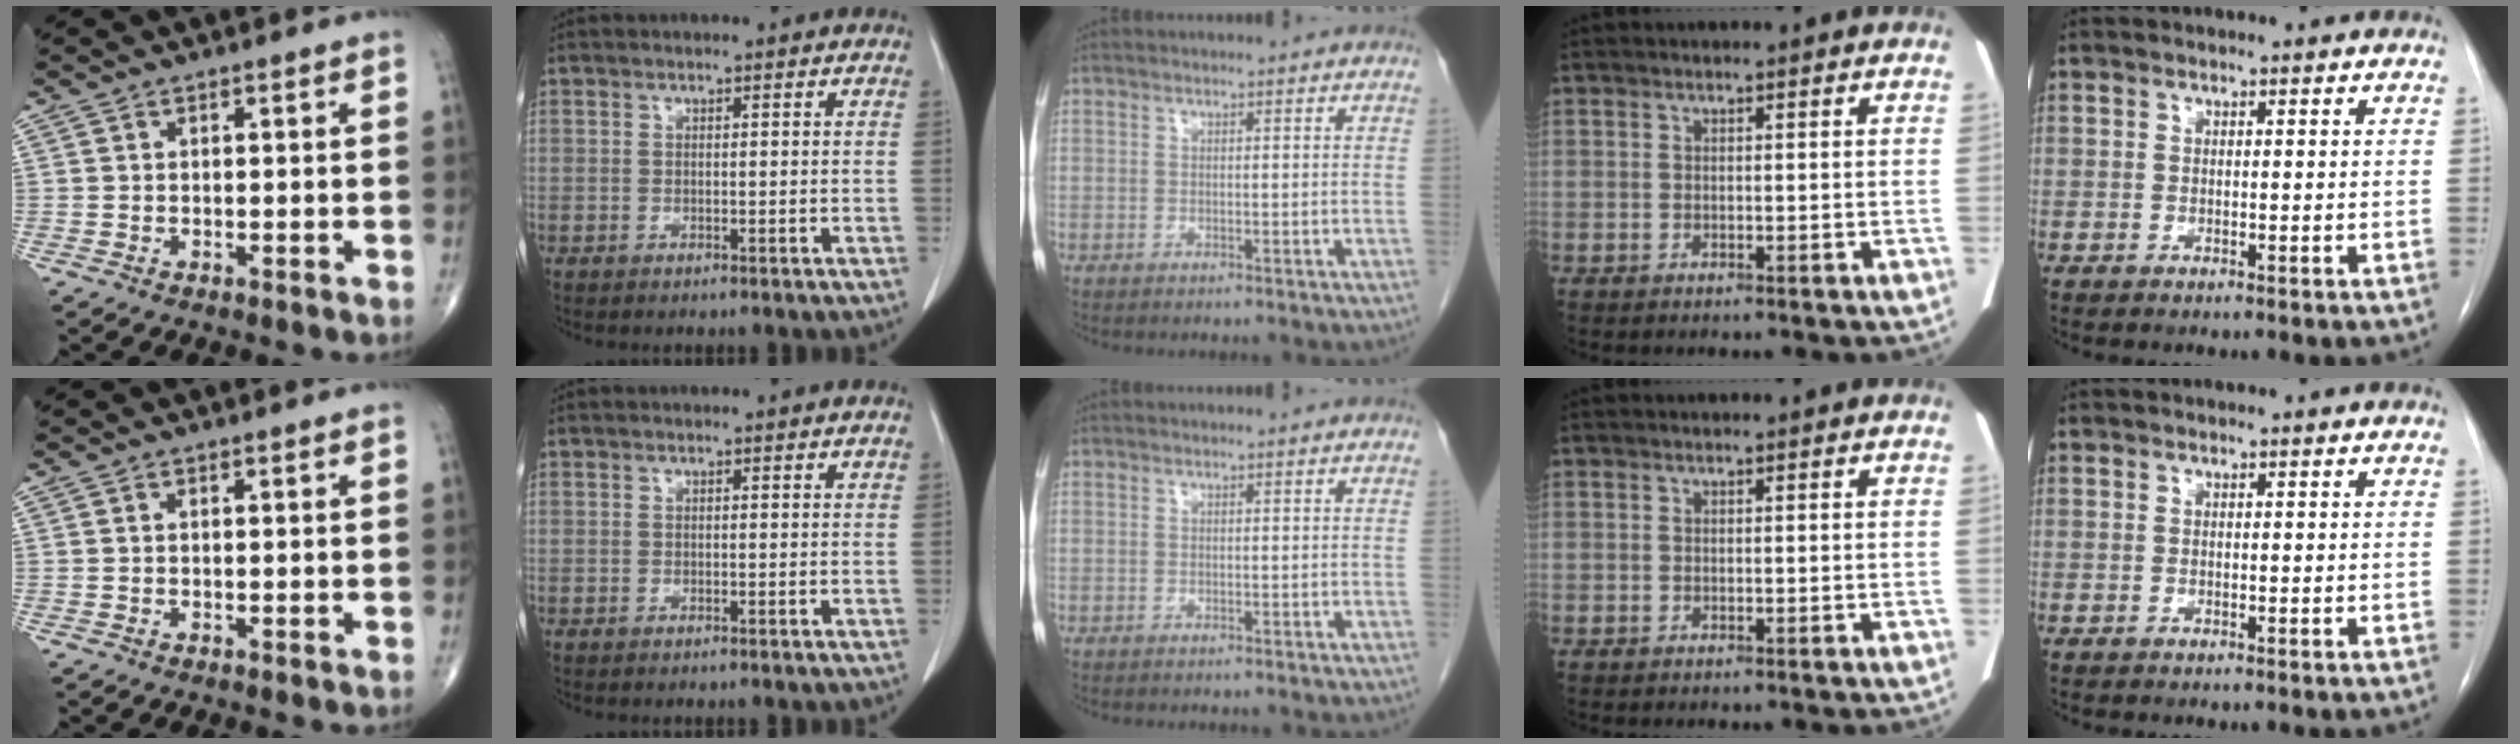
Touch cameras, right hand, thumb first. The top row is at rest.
{}